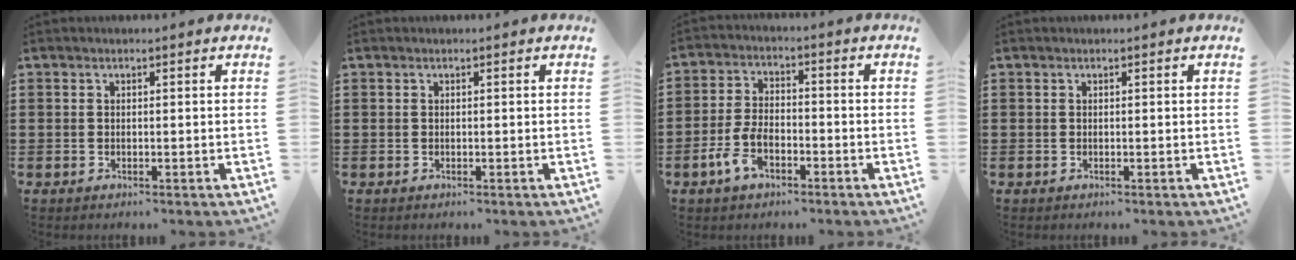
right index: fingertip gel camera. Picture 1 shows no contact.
{"total": 0.0}
{"total": 5.7, "force": [-3.0, 2.8, 4.0], "torque": [-0.095, 0.002, -0.061]}
{"total": 0.0}